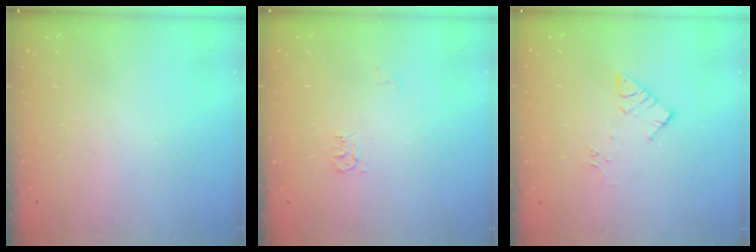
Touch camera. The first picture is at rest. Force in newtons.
{"total": 3.9, "press": 3.9, "slide": 0.6}
{"total": 7.2, "press": 7.2, "slide": 0.5}